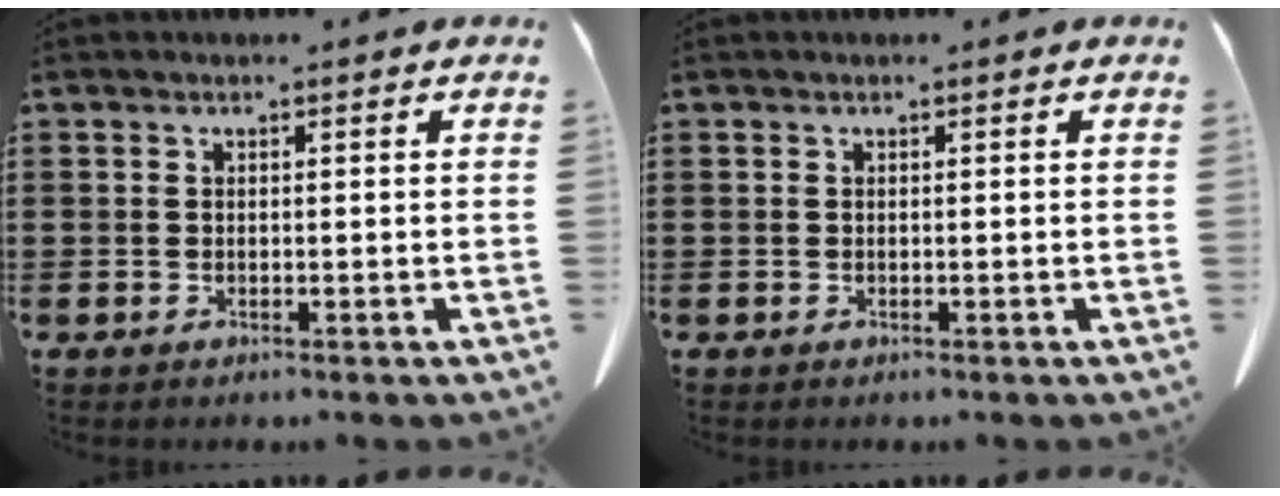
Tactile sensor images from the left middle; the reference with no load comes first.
{"total": 0.0}